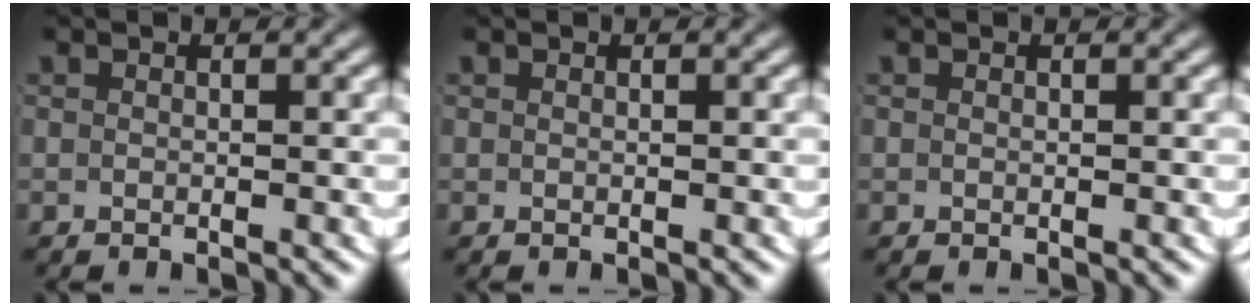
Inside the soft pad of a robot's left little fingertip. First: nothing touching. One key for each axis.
{"total": 0.0}
{"total": 0.0}